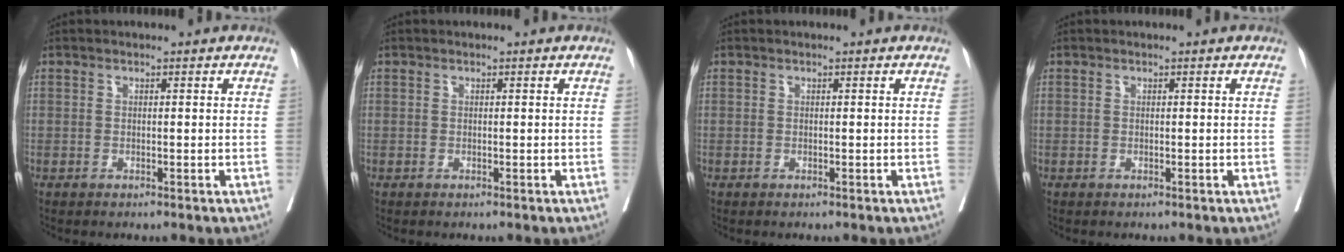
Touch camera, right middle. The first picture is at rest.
{"total": 0.0}
{"total": 0.0}
{"total": 0.0}